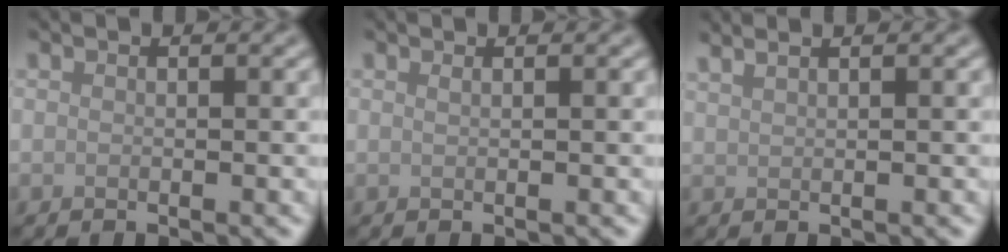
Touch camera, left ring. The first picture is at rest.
{"total": 0.6, "force": [0.4, 0.3, 0.4], "torque": [-0.001, -0.001, 0.004]}
{"total": 2.6, "force": [2.0, 1.0, 1.4], "torque": [-0.011, 0.011, 0.011]}